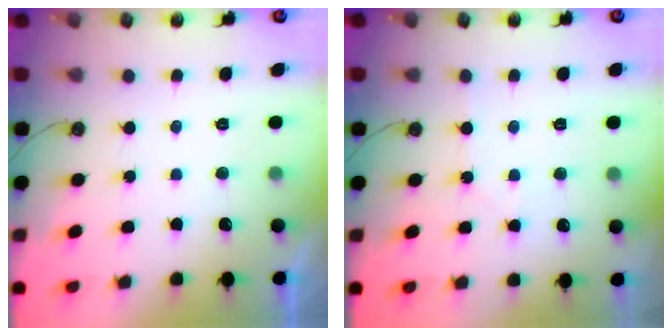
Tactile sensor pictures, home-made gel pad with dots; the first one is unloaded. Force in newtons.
{"total": 4.4, "press": 4.3, "slide": 0.6}